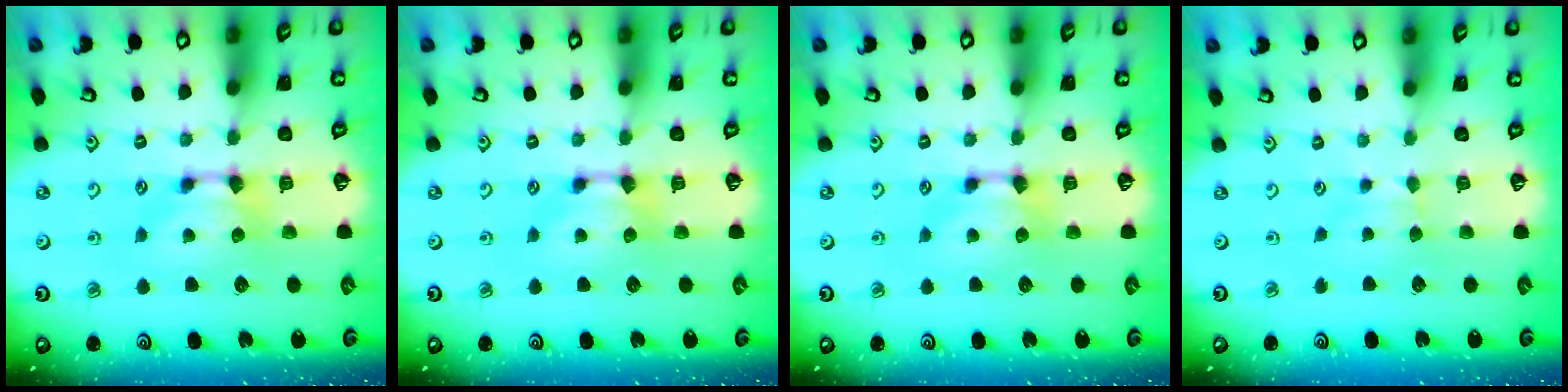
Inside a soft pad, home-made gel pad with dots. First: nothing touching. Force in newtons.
{"total": 0.0}
{"total": 0.0}
{"total": 1.5, "press": 1.5, "slide": 0.3}